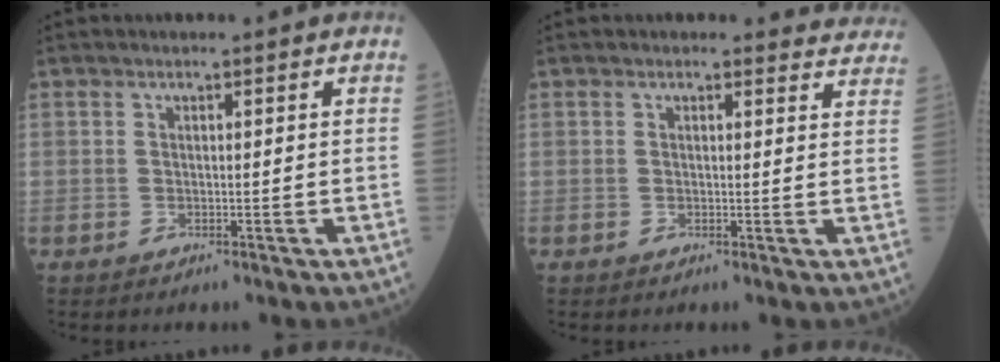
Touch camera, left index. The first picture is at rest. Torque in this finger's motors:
{"motor_torque": [0.06, -0.21, 0.12, 0.01]}